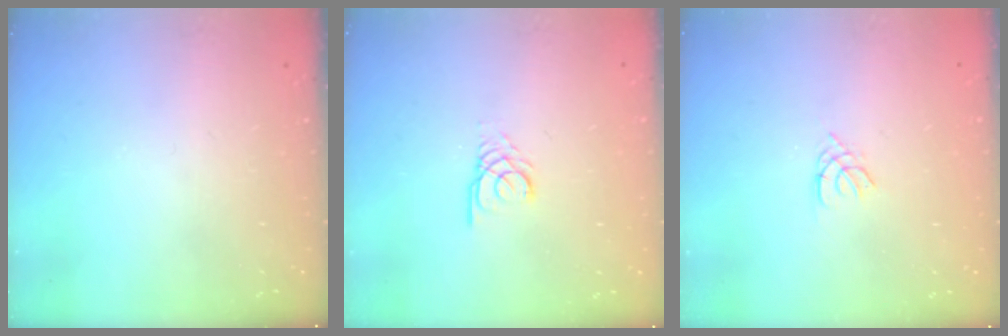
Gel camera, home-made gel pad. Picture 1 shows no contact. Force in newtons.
{"total": 2.5, "press": 2.5, "slide": 0.2}
{"total": 1.4, "press": 1.4, "slide": 0.3}